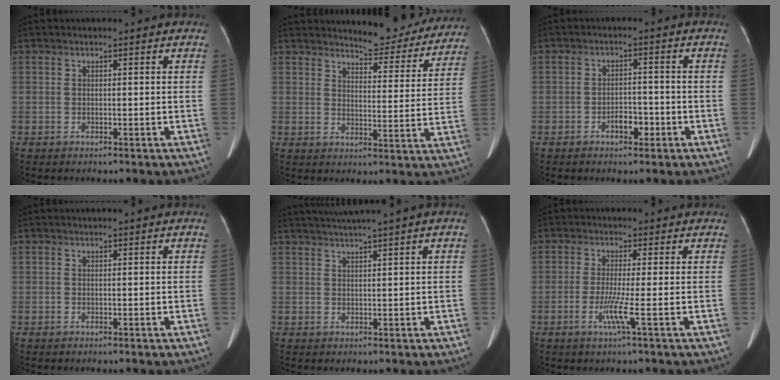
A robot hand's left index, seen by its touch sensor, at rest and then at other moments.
{"total": 12.4, "force": [11.9, 2.5, 2.7], "torque": [-0.020, -0.030, 0.136]}
{"total": 3.1, "force": [-1.6, 1.6, 2.0], "torque": [-0.030, 0.006, -0.024]}
{"total": 0.0}
{"total": 4.7, "force": [3.6, -1.3, 2.7], "torque": [-0.046, 0.018, 0.067]}
{"total": 3.6, "force": [-1.1, -1.0, 3.2], "torque": [-0.073, -0.010, -0.022]}